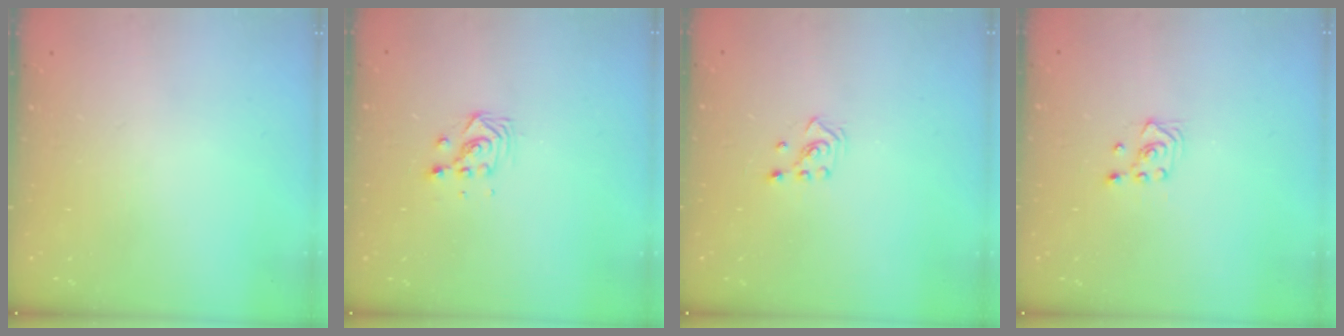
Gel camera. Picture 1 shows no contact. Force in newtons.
{"total": 3.4, "press": 3.4, "slide": 0.2}
{"total": 2.3, "press": 2.2, "slide": 0.8}
{"total": 3.0, "press": 2.6, "slide": 1.5}